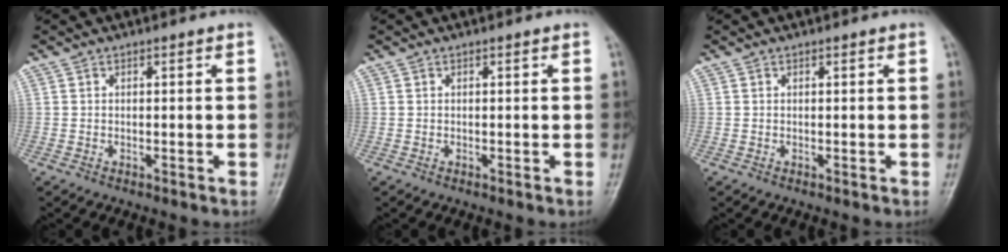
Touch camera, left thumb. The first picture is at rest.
{"total": 0.0}
{"total": 0.0}